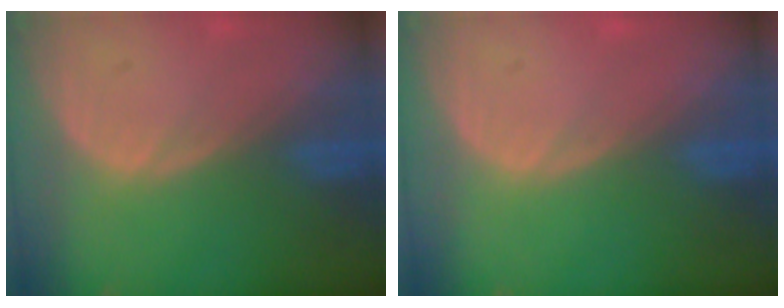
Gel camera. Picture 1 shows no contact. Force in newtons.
{"total": 0.0}